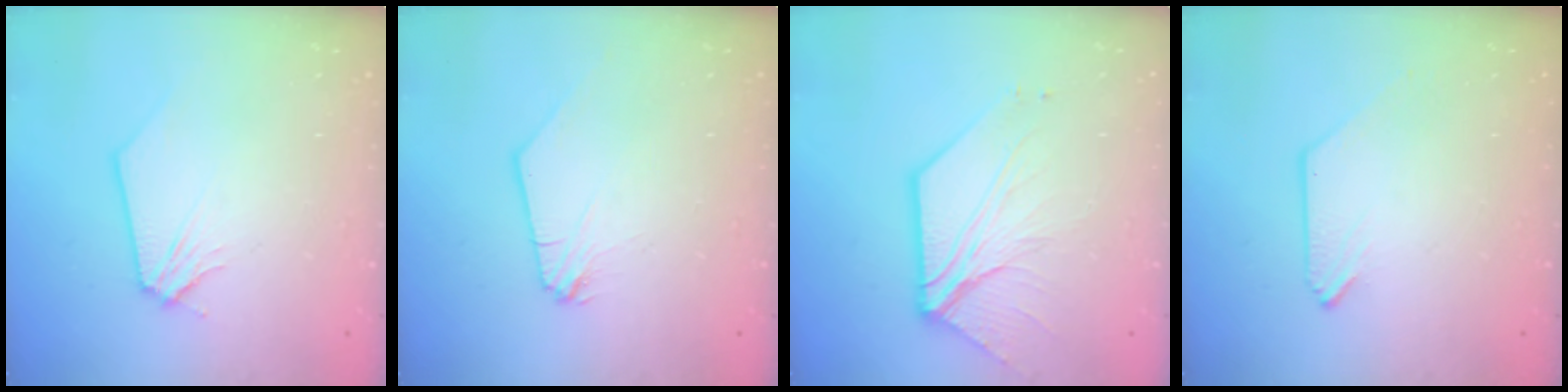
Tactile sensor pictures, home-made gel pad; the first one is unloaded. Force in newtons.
{"total": 0.0}
{"total": 8.6, "press": 8.6, "slide": 0.8}
{"total": 0.0}